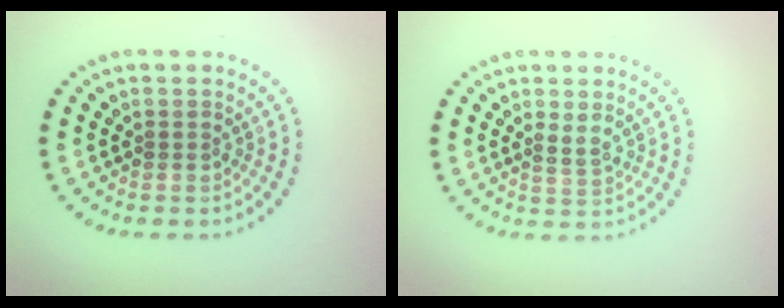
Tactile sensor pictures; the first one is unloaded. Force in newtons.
{"total": 1.2, "press": 0.9, "slide": 0.9}